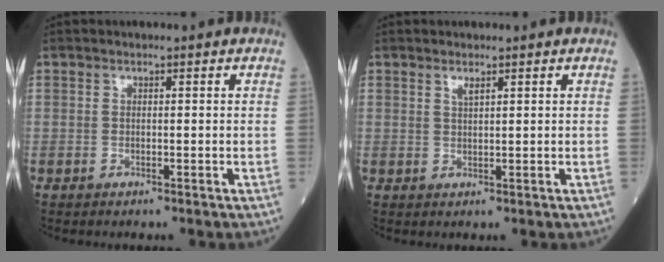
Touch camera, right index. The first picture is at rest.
{"total": 1.2, "force": [0.8, 0.1, 0.8], "torque": [-0.018, -0.004, 0.016]}